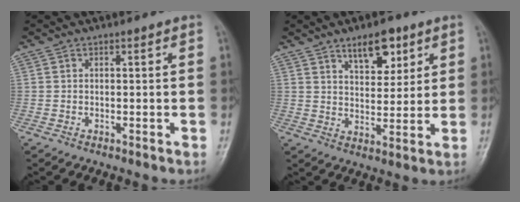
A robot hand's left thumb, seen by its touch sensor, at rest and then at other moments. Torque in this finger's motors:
{"motor_torque": [-0.06, 0.23, -0.11, -0.08, 0.08]}